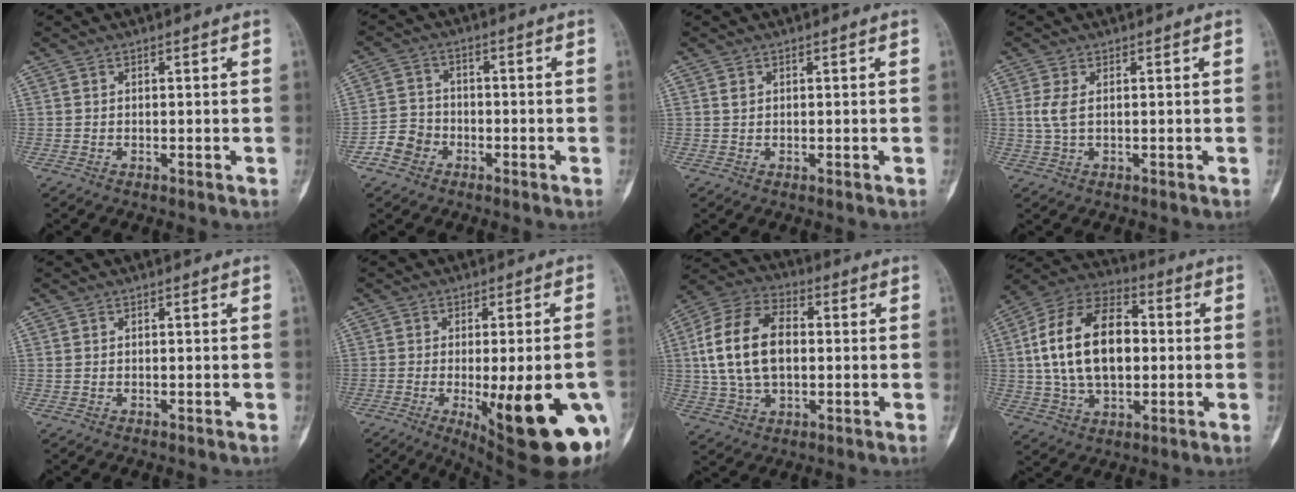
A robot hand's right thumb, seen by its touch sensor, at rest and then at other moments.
{"total": 5.2, "force": [-2.7, 4.2, 1.3], "torque": [-0.009, 0.023, -0.054]}
{"total": 1.0, "force": [0.4, 0.7, 0.5], "torque": [-0.007, 0.002, 0.009]}
{"total": 3.2, "force": [0.5, 1.3, 2.8], "torque": [-0.078, 0.002, 0.015]}
{"total": 0.0}
{"total": 21.7, "force": [-6.8, 6.2, 19.7], "torque": [-0.208, -0.011, -0.073]}
{"total": 16.3, "force": [1.2, 10.1, 12.7], "torque": [-0.238, 0.022, 0.021]}
{"total": 20.1, "force": [1.5, 12.2, 15.9], "torque": [-0.272, 0.021, 0.026]}